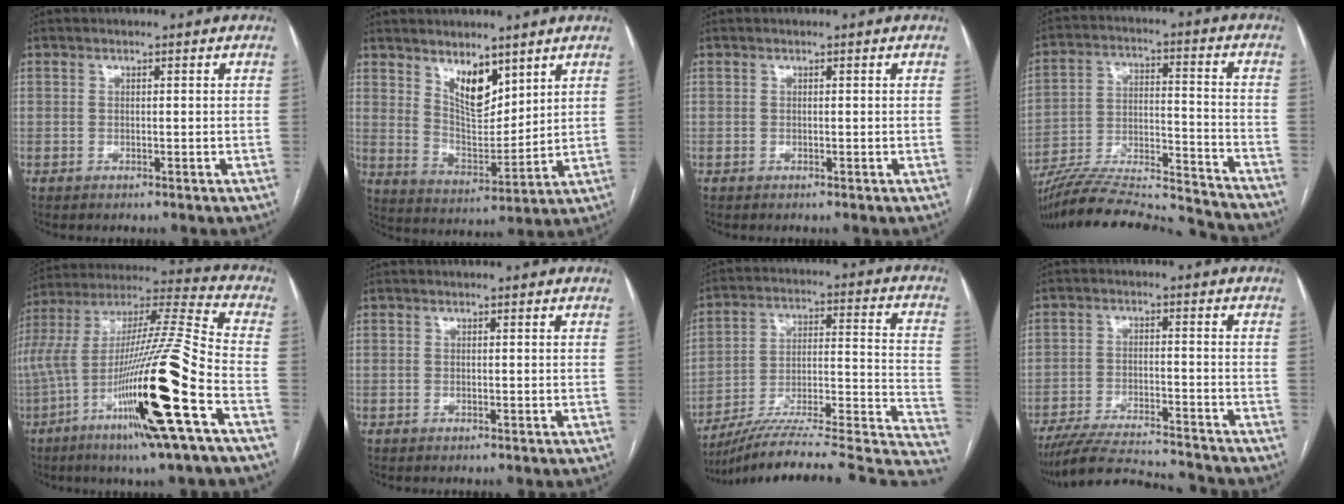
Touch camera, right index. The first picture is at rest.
{"total": 8.2, "force": [5.3, 3.4, 5.3], "torque": [-0.096, -0.010, 0.106]}
{"total": 0.0}
{"total": 26.2, "force": [-24.4, 2.3, 9.4], "torque": [-0.158, -0.010, -0.370]}
{"total": 29.0, "force": [-10.8, 2.0, 26.8], "torque": [-0.522, -0.042, -0.198]}
{"total": 0.0}
{"total": 28.3, "force": [-24.6, 2.2, 13.9], "torque": [-0.115, 0.023, -0.349]}
{"total": 19.2, "force": [-18.3, 1.2, 5.8], "torque": [-0.110, -0.008, -0.277]}